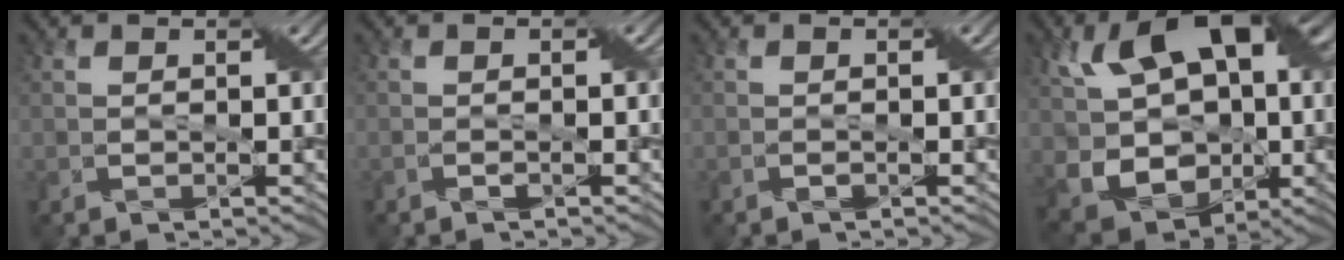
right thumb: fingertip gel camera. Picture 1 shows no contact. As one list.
[{"total": 1.1, "force": [-0.5, -0.1, 1.0], "torque": [-0.022, 0.005, -0.013]}, {"total": 0.8, "force": [-0.4, 0.0, 0.7], "torque": [-0.015, 0.003, -0.009]}, {"total": 15.3, "force": [2.4, 10.5, 10.9], "torque": [-0.208, 0.004, 0.045]}]